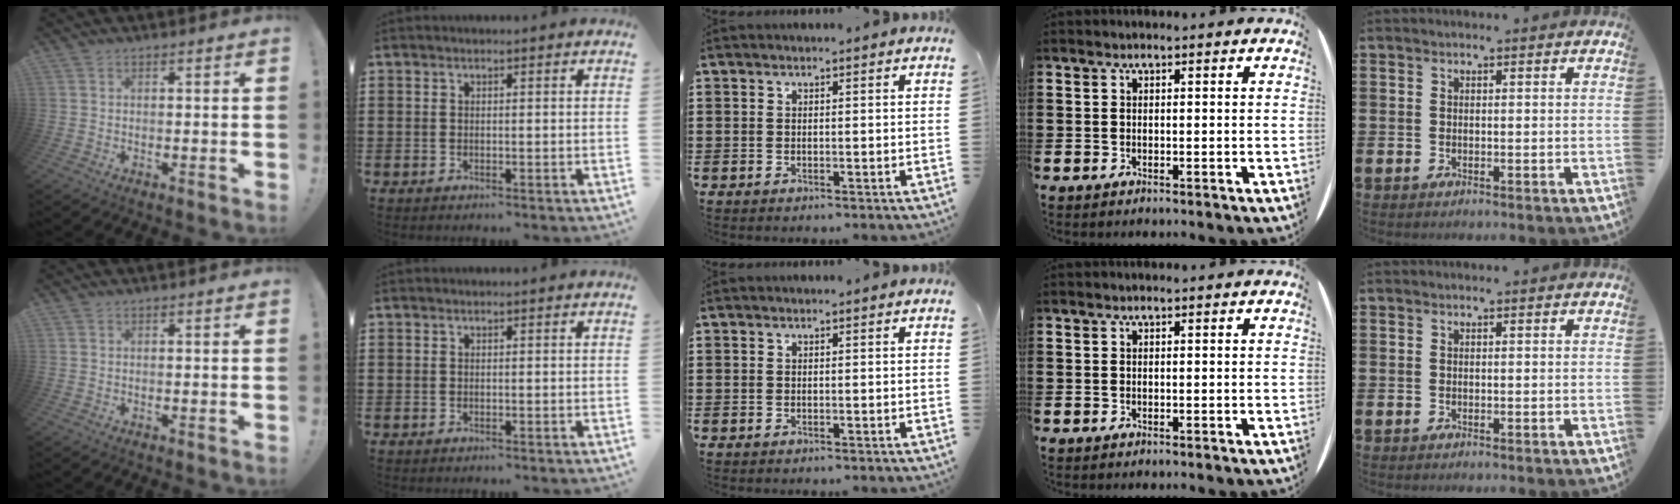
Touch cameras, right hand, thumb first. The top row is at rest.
{}